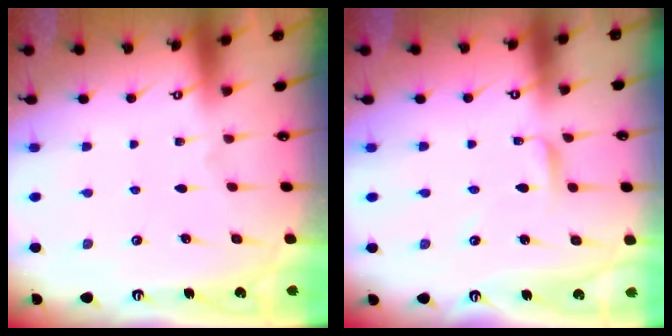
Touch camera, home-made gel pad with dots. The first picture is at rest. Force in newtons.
{"total": 2.7, "press": 2.7, "slide": 0.2}